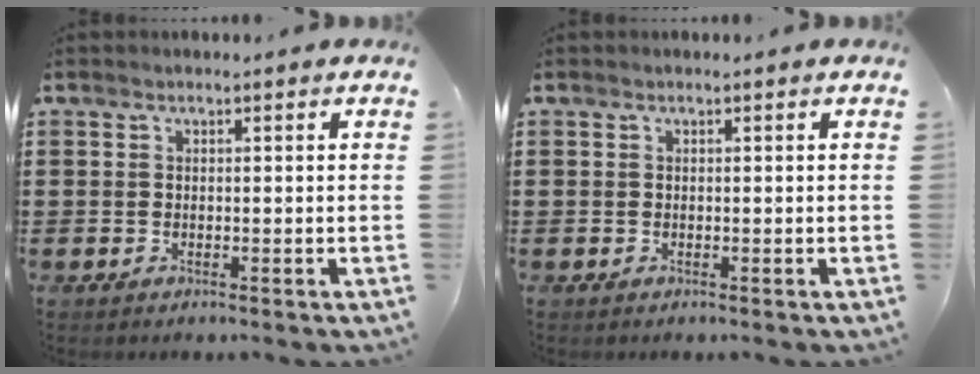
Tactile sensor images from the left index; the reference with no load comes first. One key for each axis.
{"total": 0.0}